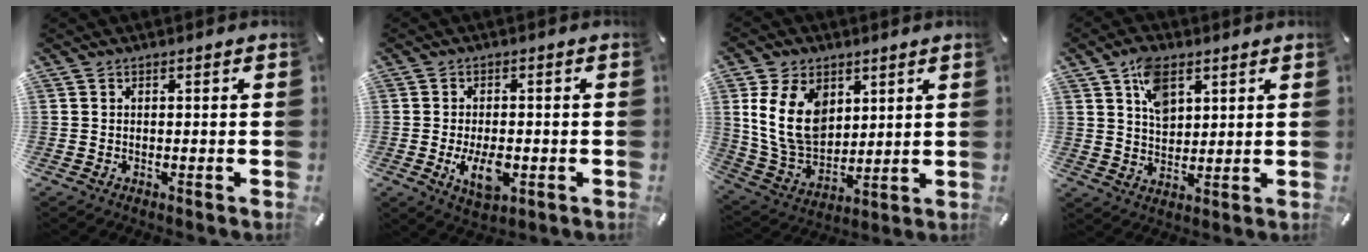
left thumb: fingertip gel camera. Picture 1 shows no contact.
{"total": 7.4, "force": [-2.0, 4.1, 5.9], "torque": [-0.111, -0.005, -0.038]}
{"total": 14.2, "force": [4.5, 10.5, 8.5], "torque": [-0.192, -0.011, 0.083]}
{"total": 8.0, "force": [3.9, 5.1, 4.7], "torque": [-0.075, -0.006, 0.070]}